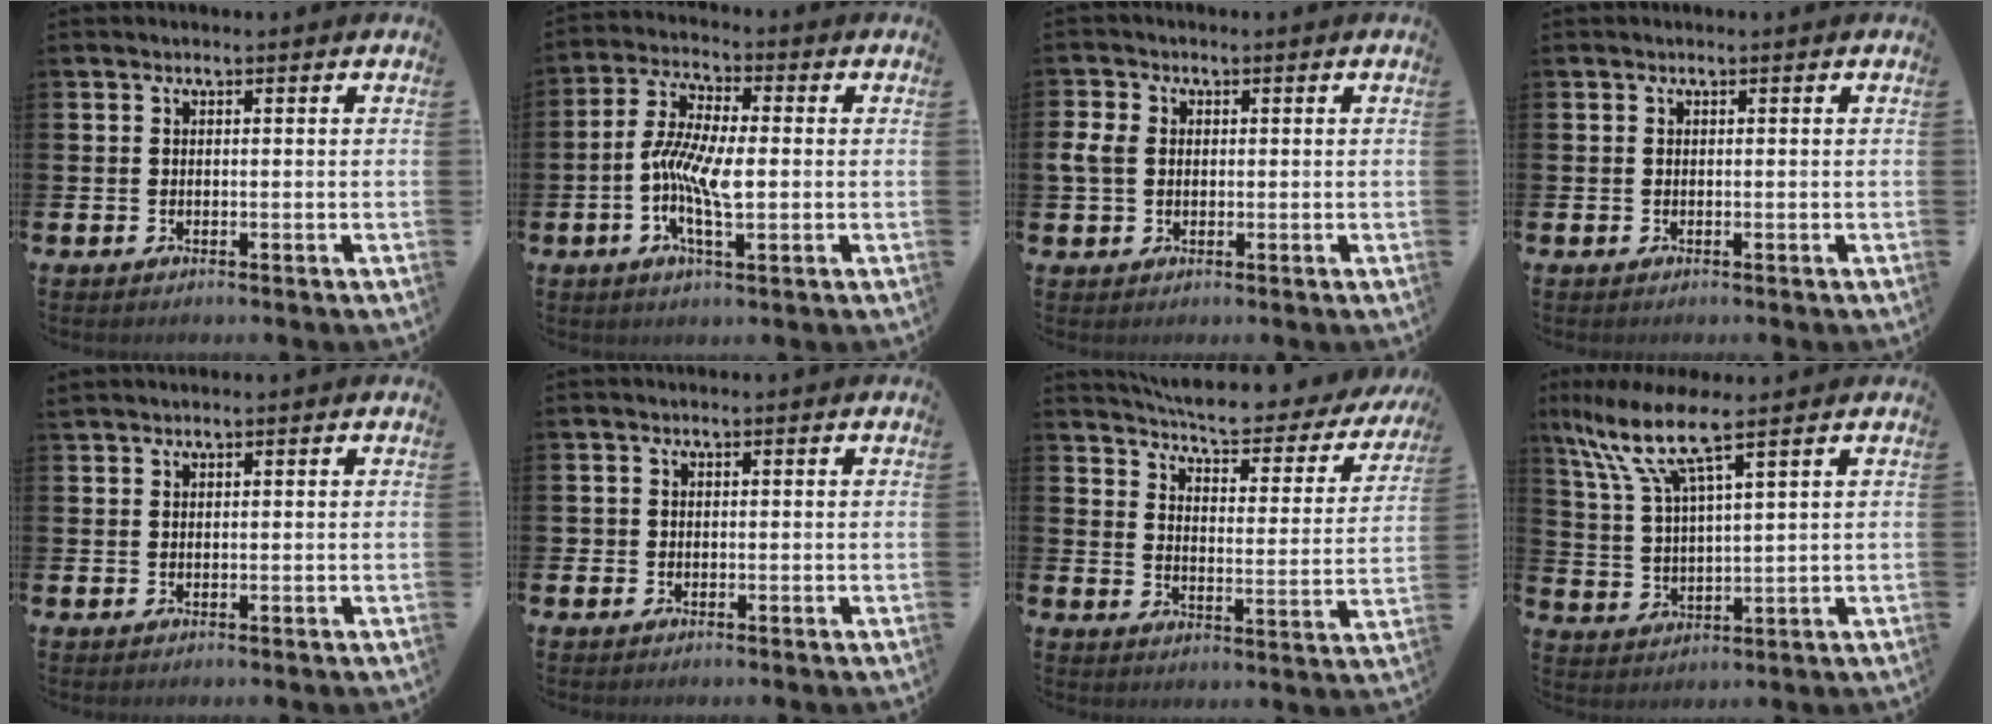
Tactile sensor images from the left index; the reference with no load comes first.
{"total": 7.4, "force": [-1.1, 2.7, 6.8], "torque": [-0.151, -0.001, -0.027]}
{"total": 3.4, "force": [0.7, 2.7, 1.9], "torque": [-0.040, 0.011, 0.011]}
{"total": 0.0}
{"total": 0.8, "force": [0.8, 0.0, -0.1], "torque": [0.006, 0.000, 0.014]}
{"total": 0.7, "force": [-0.2, 0.7, -0.1], "torque": [0.004, 0.005, -0.007]}
{"total": 6.3, "force": [5.9, 0.7, 2.2], "torque": [-0.064, -0.049, 0.095]}
{"total": 8.8, "force": [6.6, 1.4, 5.7], "torque": [-0.138, -0.023, 0.114]}